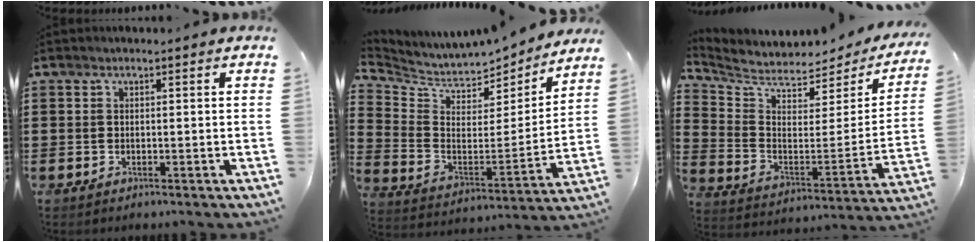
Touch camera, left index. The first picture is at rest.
{"total": 5.0, "force": [4.8, 1.4, 0.5], "torque": [-0.044, -0.051, 0.080]}
{"total": 4.6, "force": [4.3, 1.0, 1.3], "torque": [-0.054, -0.050, 0.070]}